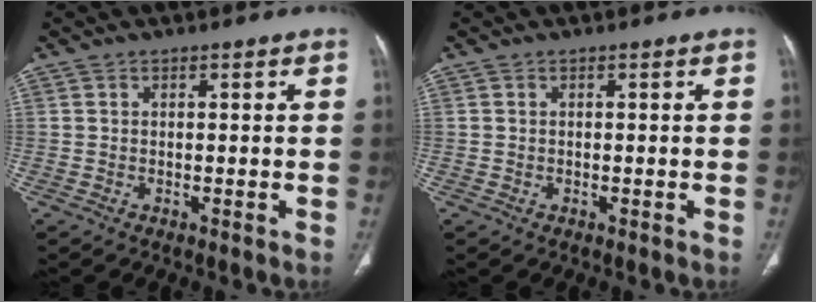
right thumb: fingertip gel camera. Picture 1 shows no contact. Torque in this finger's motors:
{"motor_torque": [-0.31, 0.10, -0.50, 0.09, 0.04]}